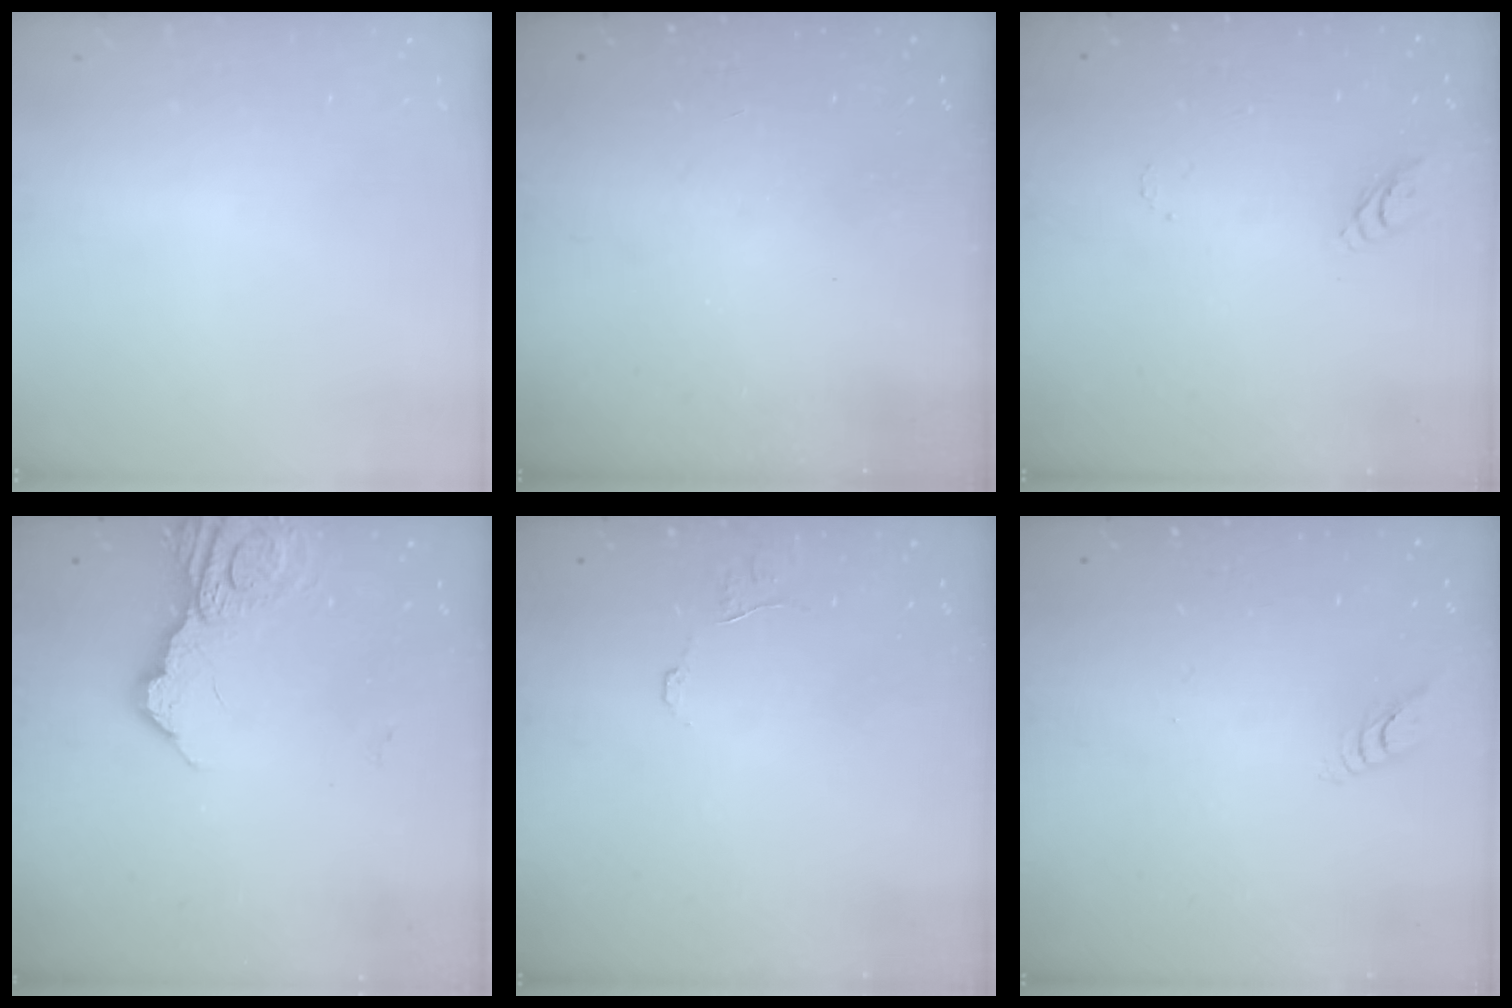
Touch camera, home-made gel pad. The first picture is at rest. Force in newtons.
{"total": 0.0}
{"total": 6.6, "press": 6.6, "slide": 0.5}
{"total": 11.2, "press": 11.1, "slide": 1.2}
{"total": 6.4, "press": 6.4, "slide": 0.5}
{"total": 3.3, "press": 3.3, "slide": 0.3}